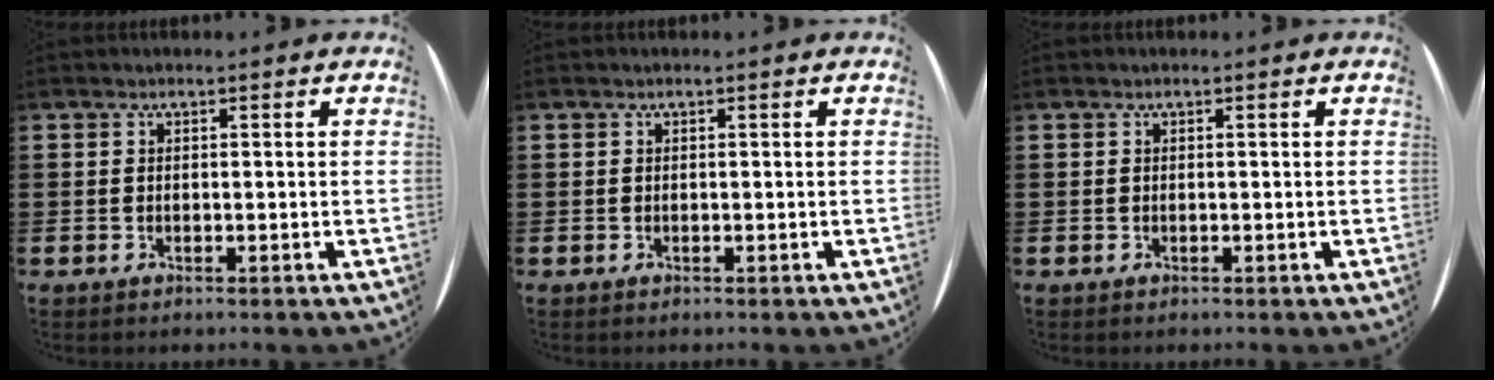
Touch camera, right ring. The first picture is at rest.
{"total": 0.0}
{"total": 0.0}